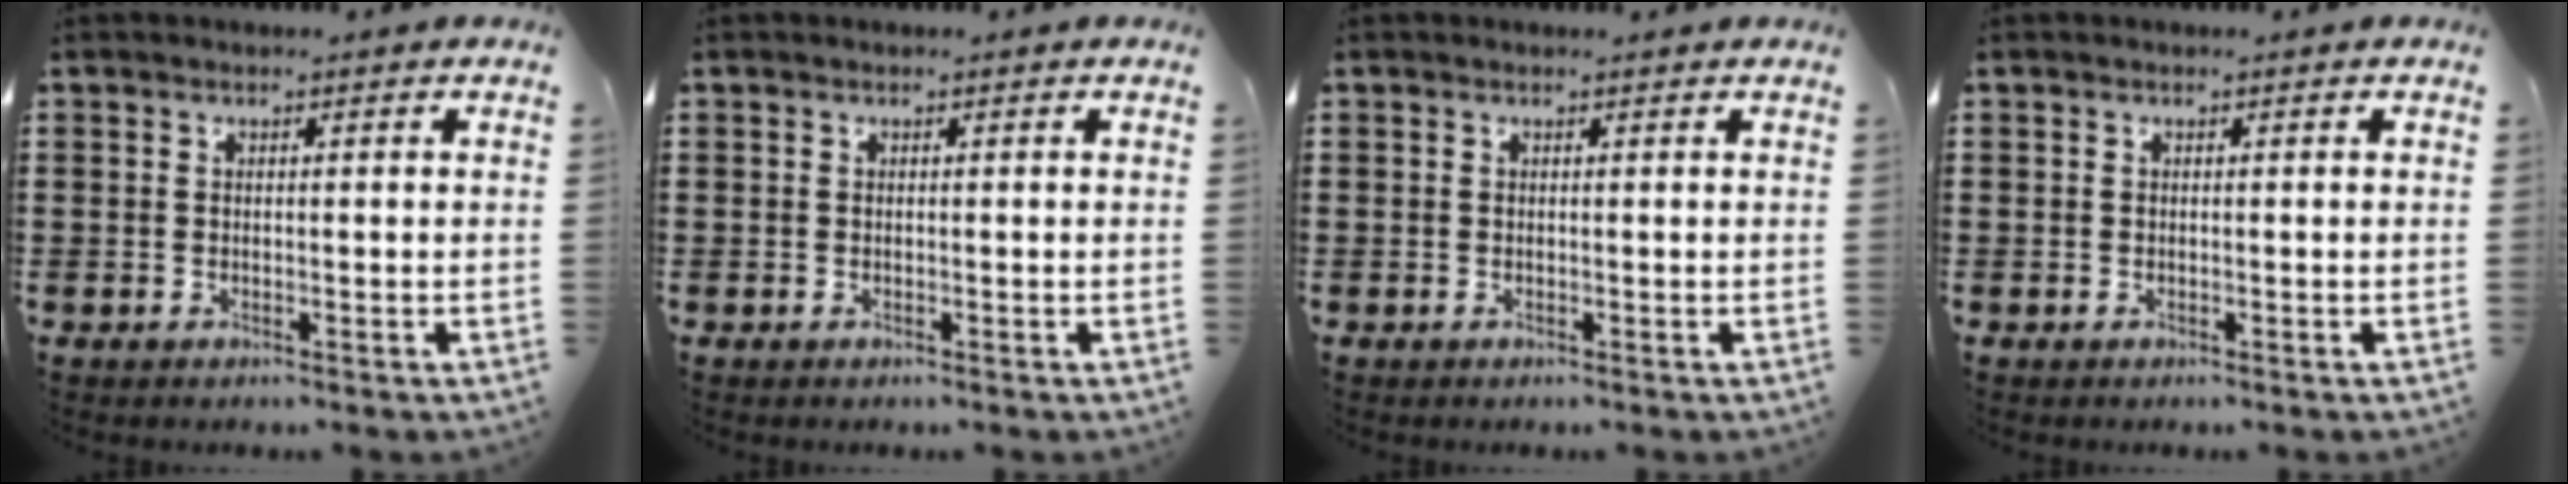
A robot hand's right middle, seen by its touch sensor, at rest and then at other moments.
{"total": 0.0}
{"total": 0.0}
{"total": 0.0}